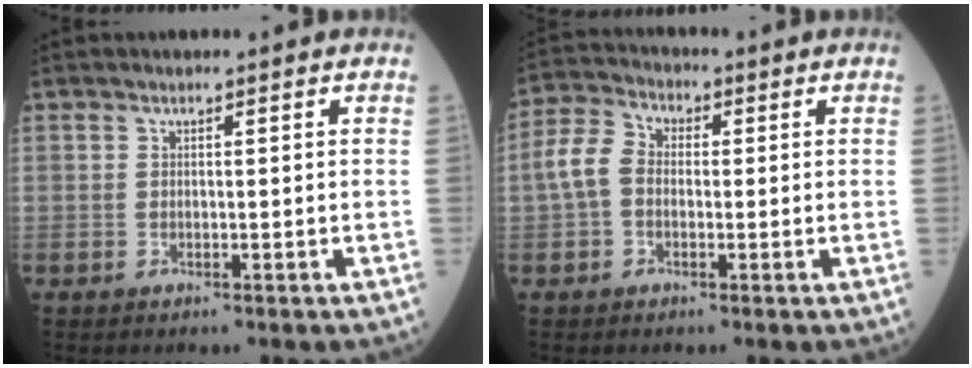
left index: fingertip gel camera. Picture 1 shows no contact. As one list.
[{"total": 5.8, "force": [-0.6, 4.1, 4.0], "torque": [-0.106, 0.025, -0.021]}]